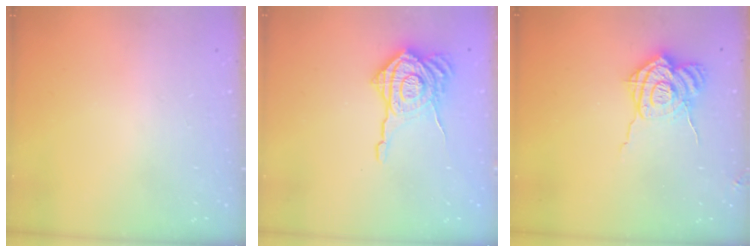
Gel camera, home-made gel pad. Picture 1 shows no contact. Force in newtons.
{"total": 16.7, "press": 16.6, "slide": 1.2}
{"total": 13.9, "press": 13.8, "slide": 1.5}